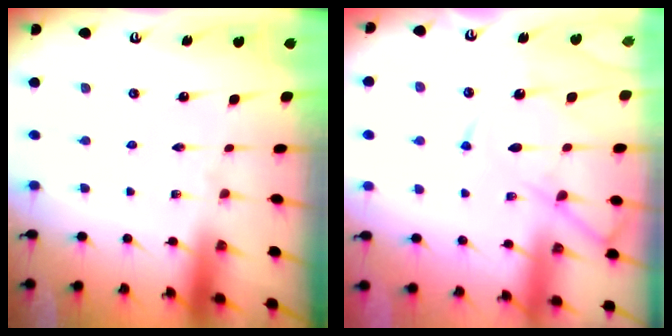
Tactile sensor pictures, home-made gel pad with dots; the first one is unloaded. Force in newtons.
{"total": 11.6, "press": 11.5, "slide": 1.2}